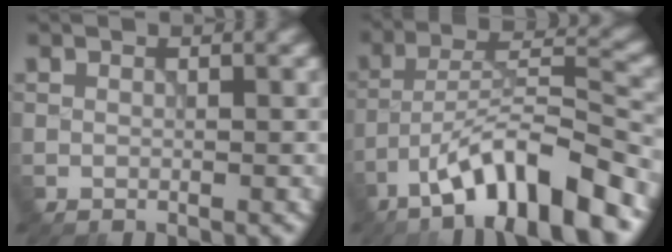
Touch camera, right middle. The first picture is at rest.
{"total": 10.6, "force": [-6.9, 2.4, 7.7], "torque": [-0.124, 0.016, -0.121]}